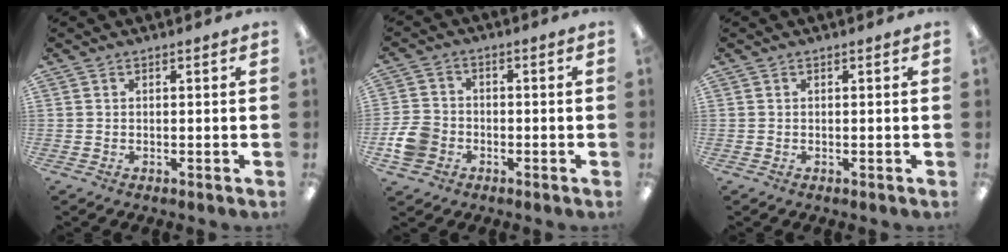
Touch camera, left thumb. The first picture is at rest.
{"total": 6.9, "force": [-2.4, 5.6, 3.3], "torque": [-0.072, 0.018, -0.041]}
{"total": 0.0}